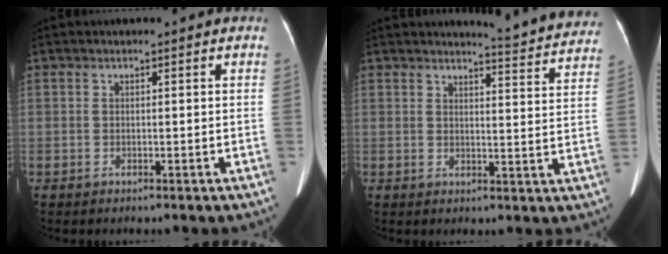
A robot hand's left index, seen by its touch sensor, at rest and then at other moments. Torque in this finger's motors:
{"motor_torque": [0.17, -0.41, 0.04, 0.04]}